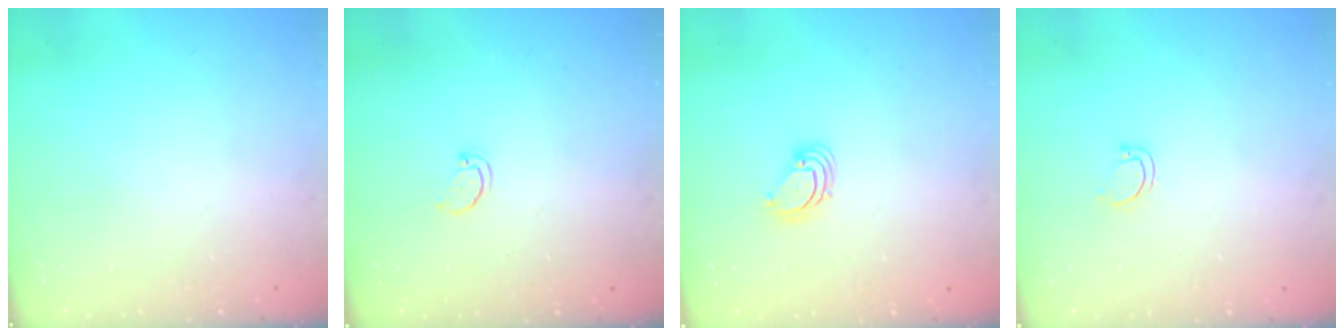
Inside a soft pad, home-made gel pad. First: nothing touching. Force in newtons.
{"total": 2.5, "press": 2.4, "slide": 0.4}
{"total": 3.6, "press": 3.6, "slide": 0.3}
{"total": 4.1, "press": 4.1, "slide": 0.3}